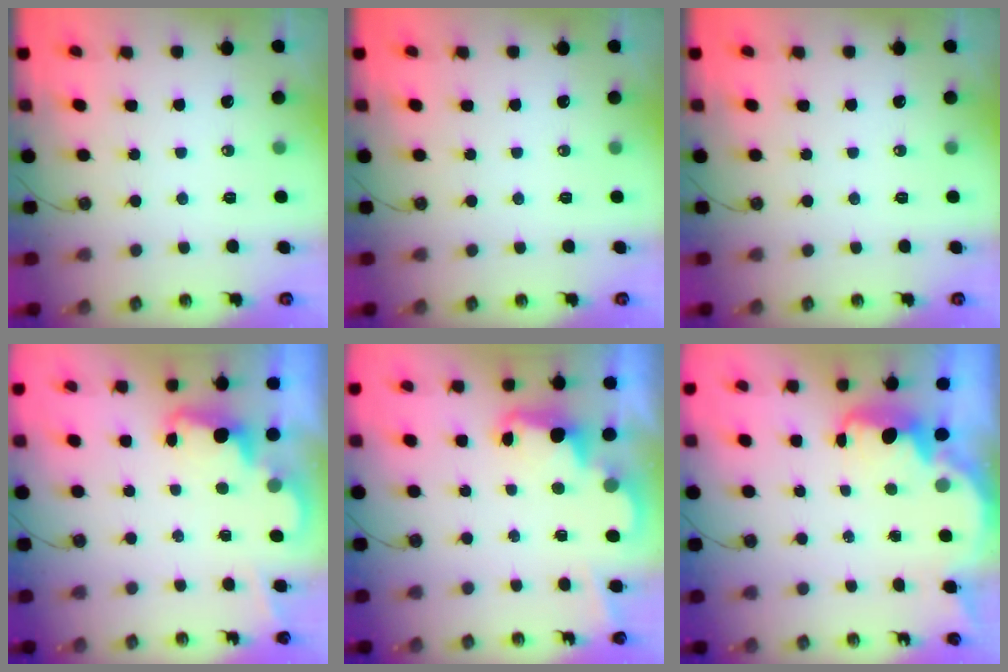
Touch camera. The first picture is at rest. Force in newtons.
{"total": 0.0}
{"total": 0.0}
{"total": 2.5, "press": 2.4, "slide": 0.5}
{"total": 2.5, "press": 2.5, "slide": 0.6}
{"total": 2.8, "press": 2.8, "slide": 0.4}